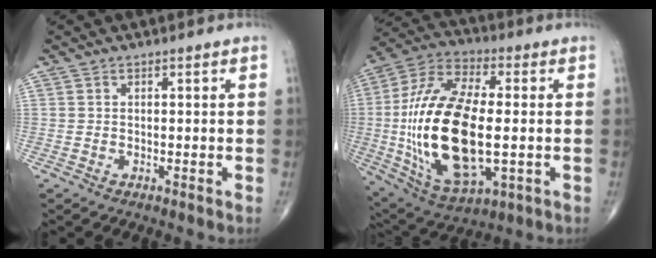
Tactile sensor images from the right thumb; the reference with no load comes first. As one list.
[{"total": 25.7, "force": [-1.8, 11.9, 22.6], "torque": [-0.459, 0.003, -0.019]}]